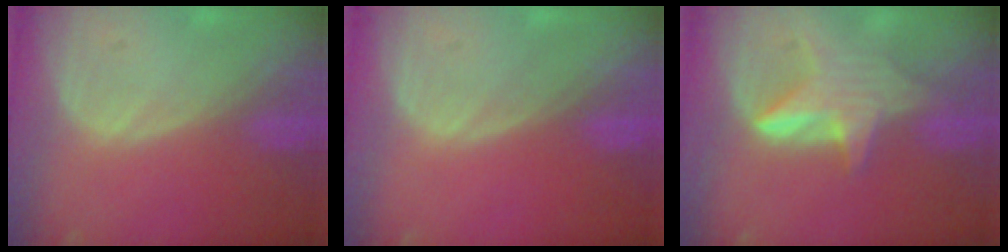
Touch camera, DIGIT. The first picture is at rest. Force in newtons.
{"total": 0.0}
{"total": 6.1, "press": 5.8, "slide": 1.9}